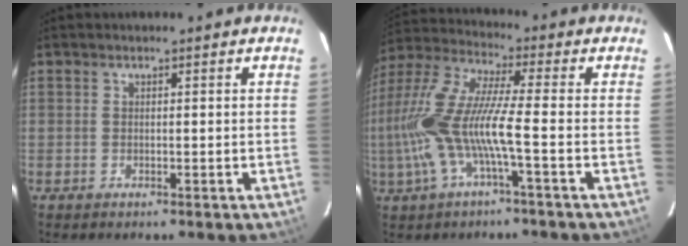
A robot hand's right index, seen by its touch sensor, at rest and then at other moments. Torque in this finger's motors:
{"motor_torque": [1.41, -0.73, 1.05, 0.21]}